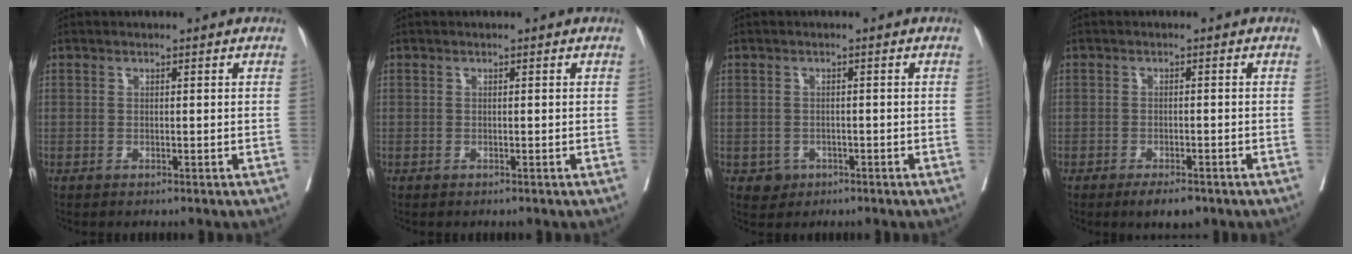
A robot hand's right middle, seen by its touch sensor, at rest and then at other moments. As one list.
[{"total": 0.0}, {"total": 2.2, "force": [-1.0, 1.9, 0.4], "torque": [0.000, 0.007, -0.010]}, {"total": 3.5, "force": [-2.5, 1.2, 2.2], "torque": [-0.029, -0.003, -0.033]}]